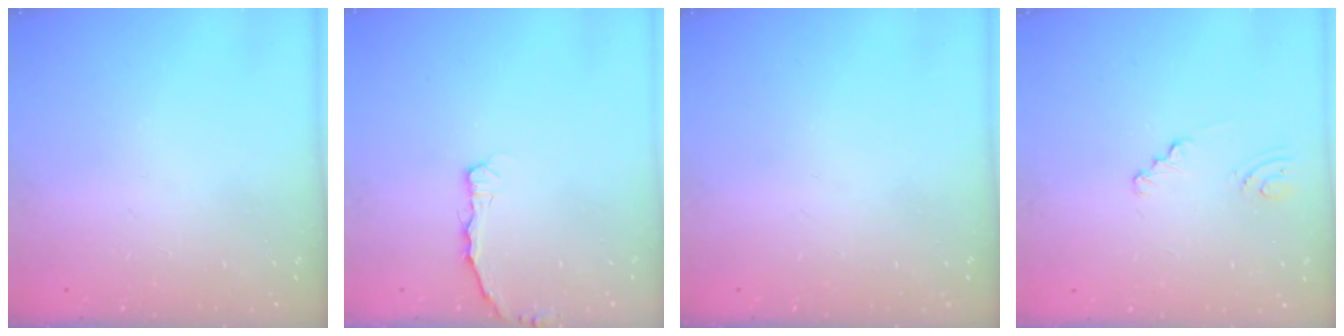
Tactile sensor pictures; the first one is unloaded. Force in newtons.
{"total": 2.9, "press": 2.9, "slide": 0.4}
{"total": 0.0}
{"total": 1.3, "press": 1.3, "slide": 0.1}